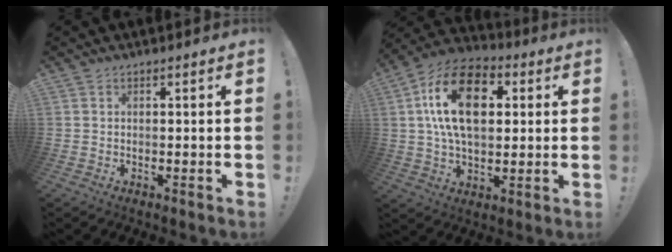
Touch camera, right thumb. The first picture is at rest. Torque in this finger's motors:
{"motor_torque": [1.49, 3.52, 0.60, 0.07, 0.06]}